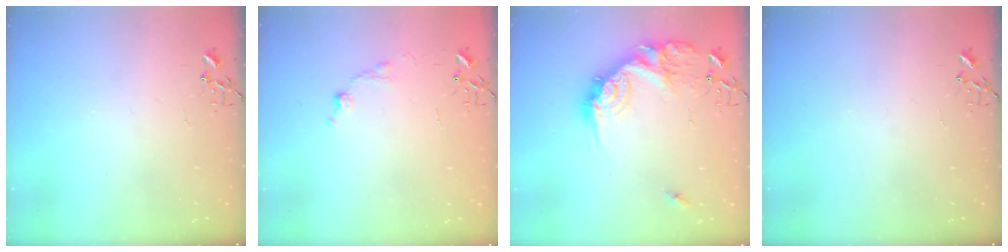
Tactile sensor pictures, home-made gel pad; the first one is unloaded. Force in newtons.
{"total": 6.7, "press": 6.7, "slide": 0.9}
{"total": 19.2, "press": 19.2, "slide": 1.0}
{"total": 0.0}